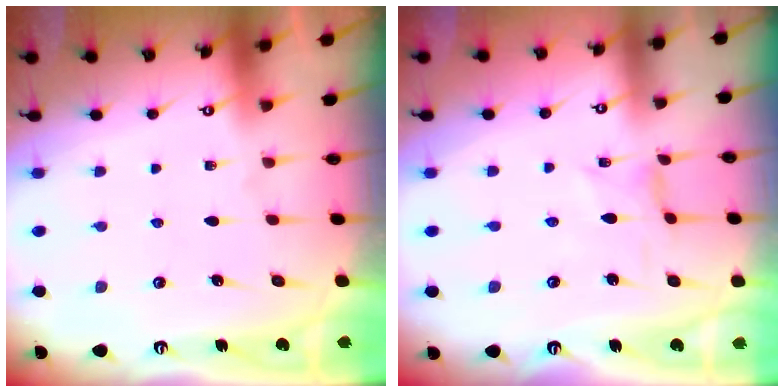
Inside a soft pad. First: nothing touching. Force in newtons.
{"total": 0.0}